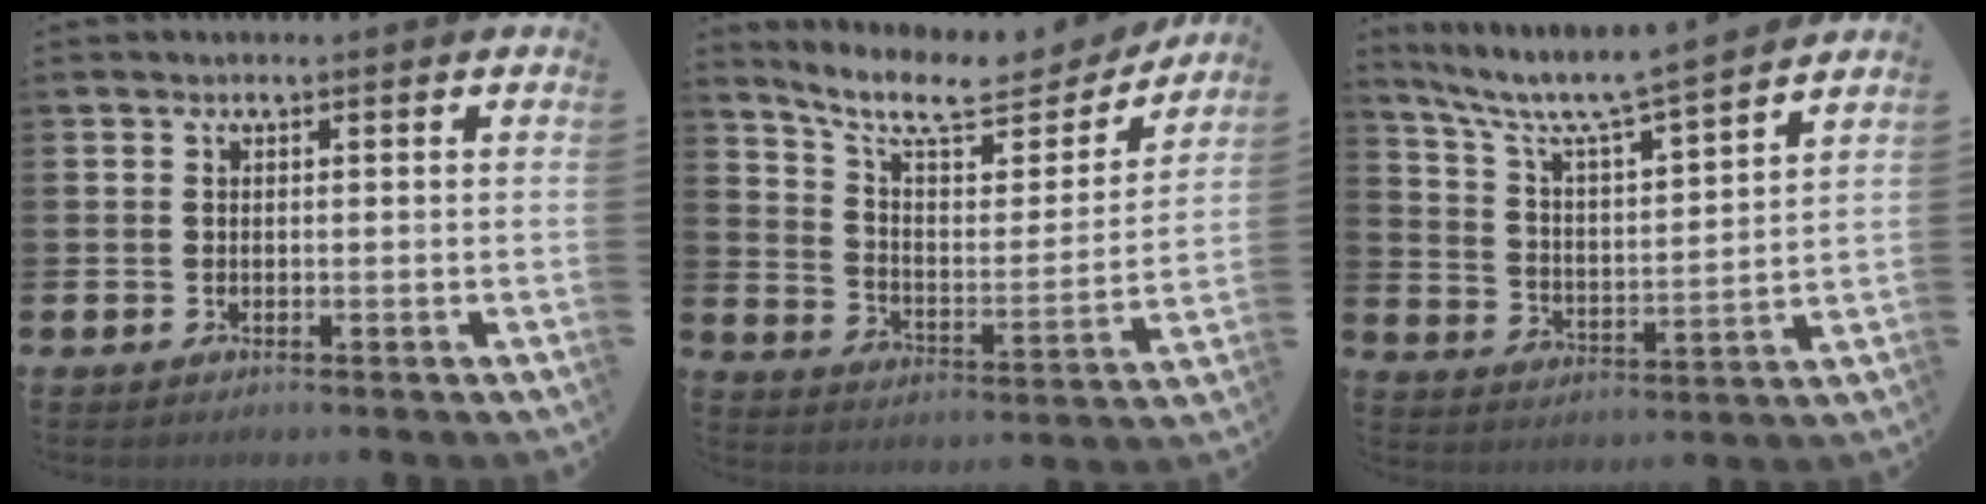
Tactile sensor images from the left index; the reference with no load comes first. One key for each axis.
{"total": 10.1, "fx": 8.7, "fy": 3.1, "fz": 4.0, "tx": -0.105, "ty": -0.060, "tz": 0.149}
{"total": 7.7, "fx": 6.9, "fy": 0.3, "fz": 3.4, "tx": -0.098, "ty": -0.052, "tz": 0.112}